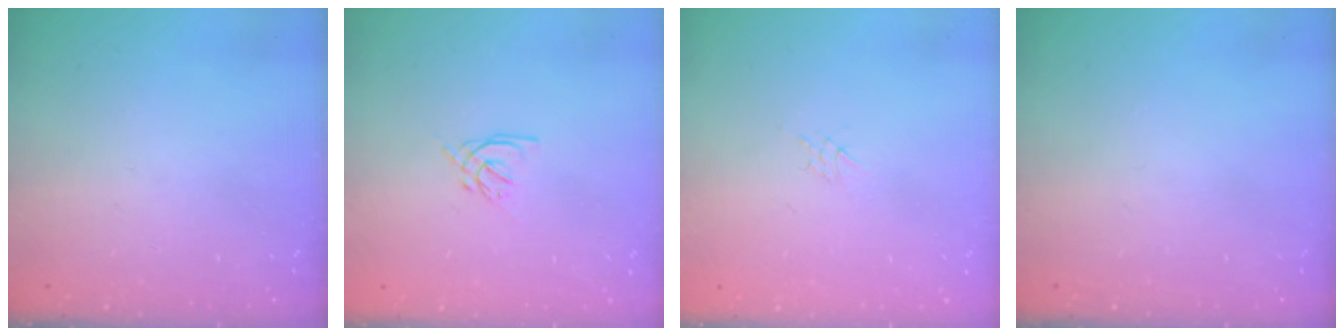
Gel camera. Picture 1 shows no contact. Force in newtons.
{"total": 1.6, "press": 1.5, "slide": 0.5}
{"total": 2.2, "press": 2.2, "slide": 0.4}
{"total": 0.0}